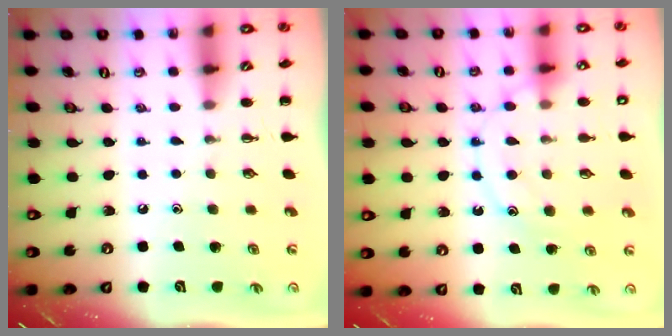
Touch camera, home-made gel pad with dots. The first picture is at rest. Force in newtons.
{"total": 12.9, "press": 12.9, "slide": 0.6}